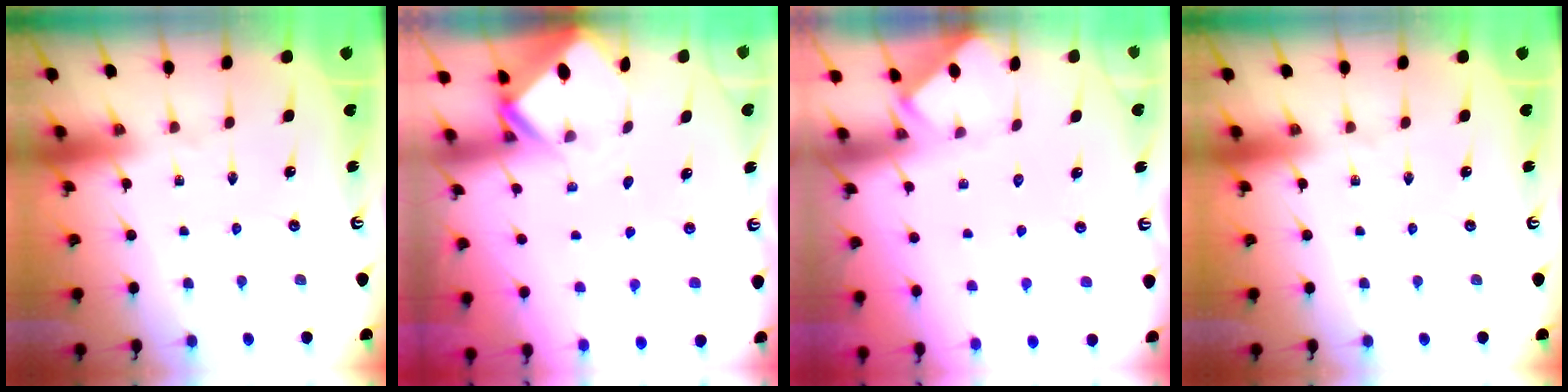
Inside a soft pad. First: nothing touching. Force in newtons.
{"total": 2.5, "press": 2.5, "slide": 0.2}
{"total": 2.7, "press": 2.6, "slide": 0.4}
{"total": 0.0}